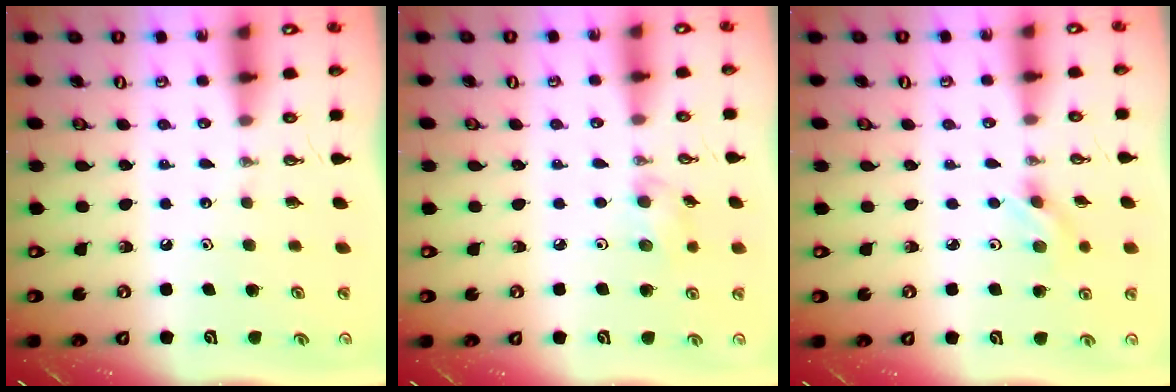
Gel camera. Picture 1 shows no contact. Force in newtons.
{"total": 5.3, "press": 5.1, "slide": 1.5}
{"total": 2.9, "press": 2.6, "slide": 1.4}